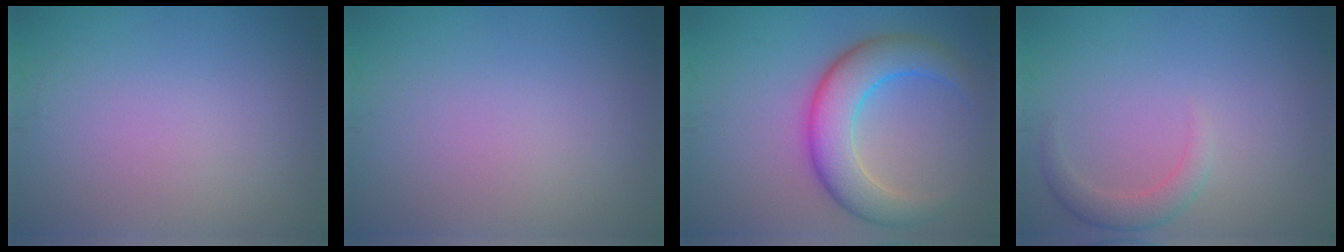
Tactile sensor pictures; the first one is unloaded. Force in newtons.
{"total": 0.0}
{"total": 6.6, "press": 6.6, "slide": 0.3}
{"total": 2.1, "press": 2.1, "slide": 0.2}